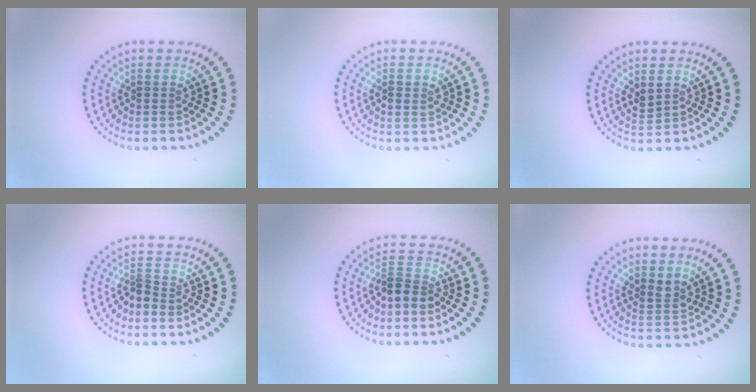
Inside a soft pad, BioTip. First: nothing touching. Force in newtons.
{"total": 1.4, "press": 1.3, "slide": 0.4}
{"total": 1.1, "press": 1.0, "slide": 0.4}
{"total": 1.6, "press": 1.2, "slide": 1.2}
{"total": 2.3, "press": 1.8, "slide": 1.5}
{"total": 1.6, "press": 1.3, "slide": 1.0}